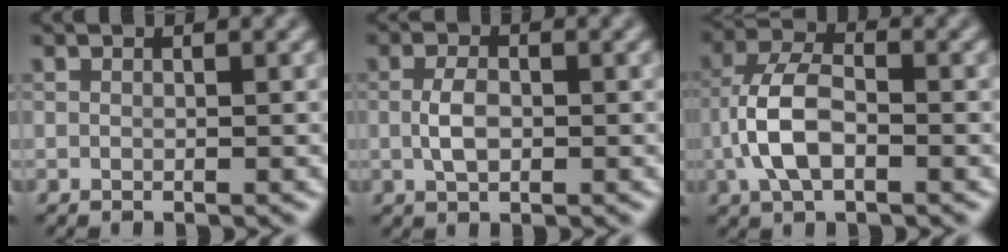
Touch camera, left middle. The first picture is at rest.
{"total": 2.4, "force": [-0.1, 1.3, 1.9], "torque": [-0.043, 0.000, -0.003]}
{"total": 5.1, "force": [-1.4, 2.5, 4.1], "torque": [-0.088, 0.008, -0.034]}